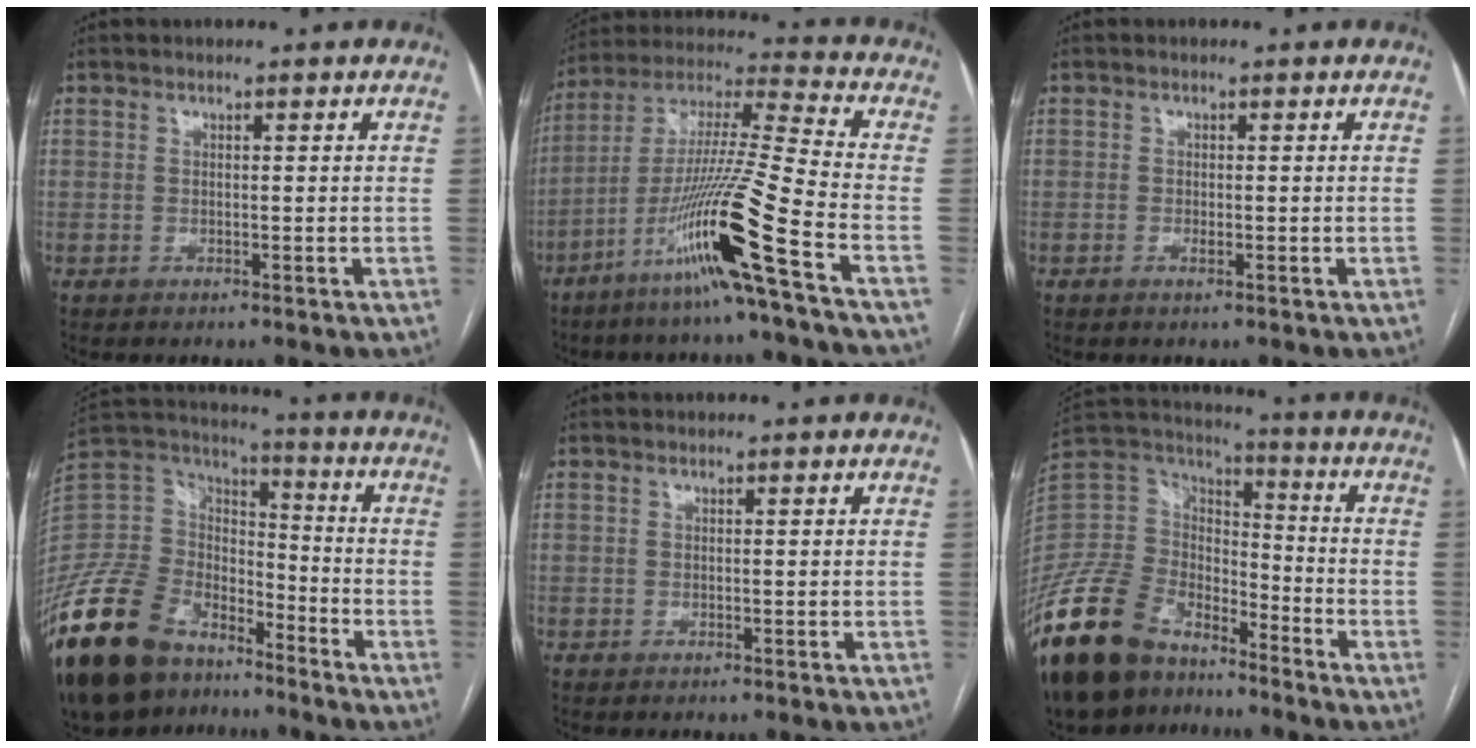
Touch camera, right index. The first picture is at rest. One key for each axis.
{"total": 18.1, "fx": -8.8, "fy": -1.8, "fz": 15.6, "tx": -0.318, "ty": -0.028, "tz": -0.169}
{"total": 0.8, "fx": -0.4, "fy": 0.2, "fz": 0.7, "tx": -0.013, "ty": 0.000, "tz": -0.006}
{"total": 24.3, "fx": -16.7, "fy": 12.9, "fz": 12.0, "tx": -0.305, "ty": 0.014, "tz": -0.306}
{"total": 0.0}
{"total": 21.5, "fx": -15.7, "fy": 10.9, "fz": 9.9, "tx": -0.237, "ty": 0.022, "tz": -0.291}